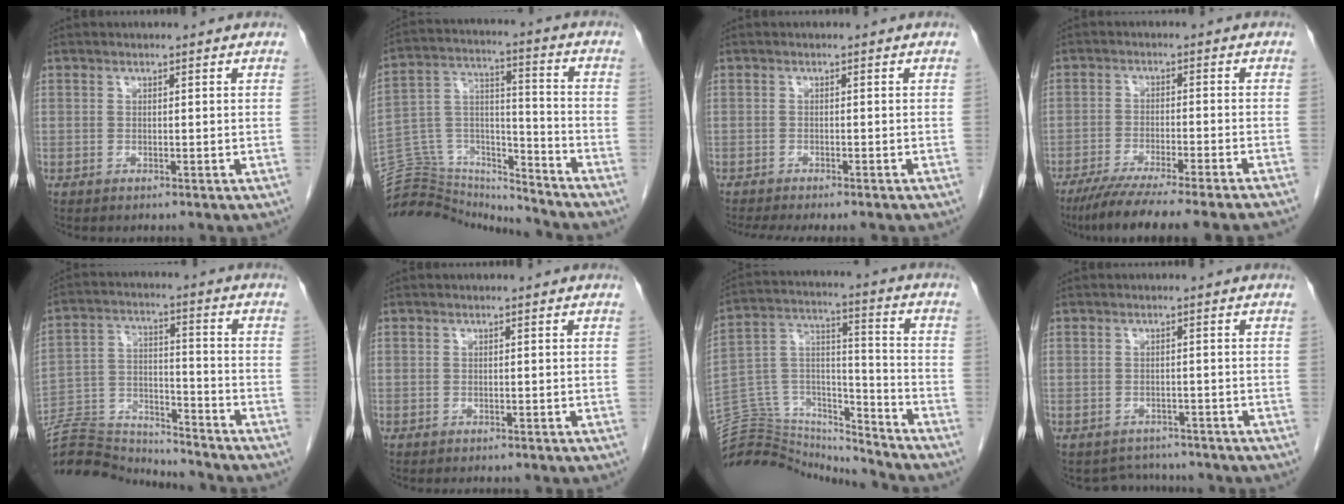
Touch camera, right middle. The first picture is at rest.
{"total": 17.6, "force": [-17.1, 3.3, 1.9], "torque": [-0.041, 0.066, -0.275]}
{"total": 6.7, "force": [-5.7, 0.7, 3.4], "torque": [-0.043, -0.009, -0.084]}
{"total": 14.4, "force": [-12.3, -0.8, 7.4], "torque": [-0.097, -0.042, -0.188]}
{"total": 16.3, "force": [-16.1, 1.2, 2.5], "torque": [-0.048, 0.019, -0.266]}
{"total": 1.2, "force": [-1.1, 0.4, 0.4], "torque": [-0.009, -0.003, -0.012]}
{"total": 19.3, "force": [-18.9, 3.3, 2.0], "torque": [-0.041, 0.062, -0.305]}
{"total": 3.9, "force": [-3.5, 1.5, -0.4], "torque": [0.003, 0.008, -0.048]}